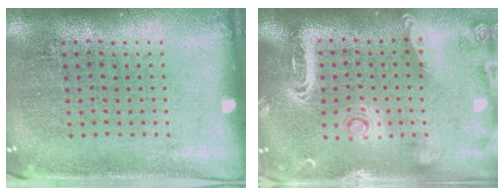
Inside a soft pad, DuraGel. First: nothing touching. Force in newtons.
{"total": 2.7, "press": 2.3, "slide": 1.4}